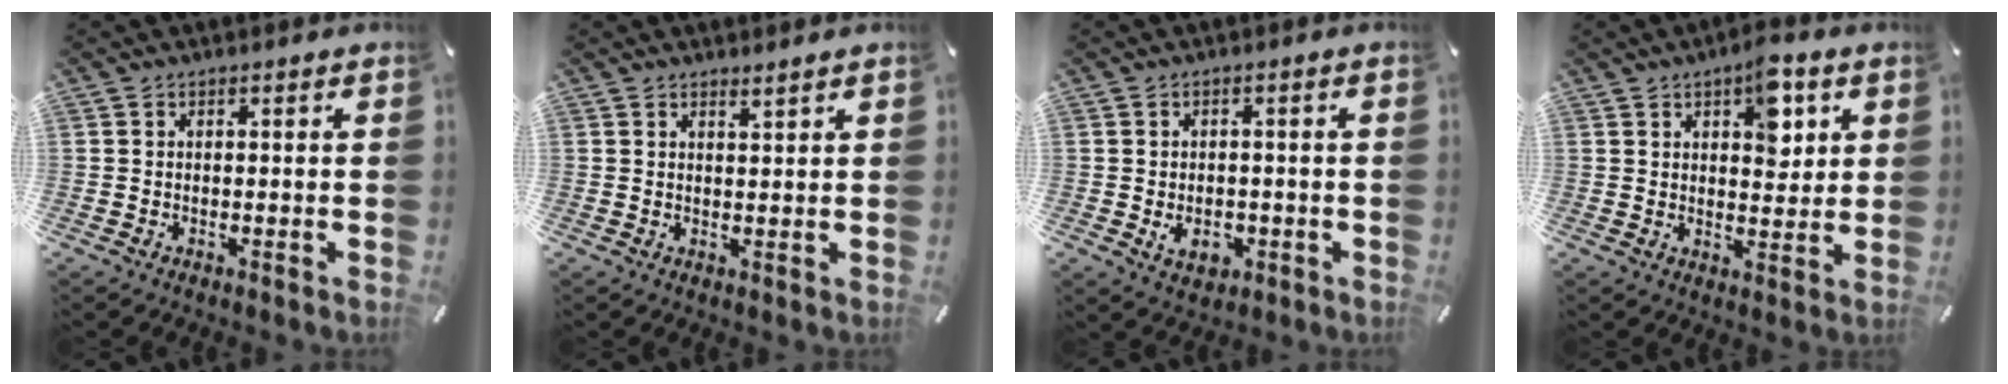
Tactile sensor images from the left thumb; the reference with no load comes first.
{"total": 1.4, "force": [1.4, 0.0, 0.2], "torque": [-0.004, -0.004, 0.026]}
{"total": 5.0, "force": [-1.3, 3.7, 3.2], "torque": [-0.048, -0.003, -0.025]}
{"total": 8.9, "force": [4.3, 4.8, 6.2], "torque": [-0.066, -0.021, 0.066]}